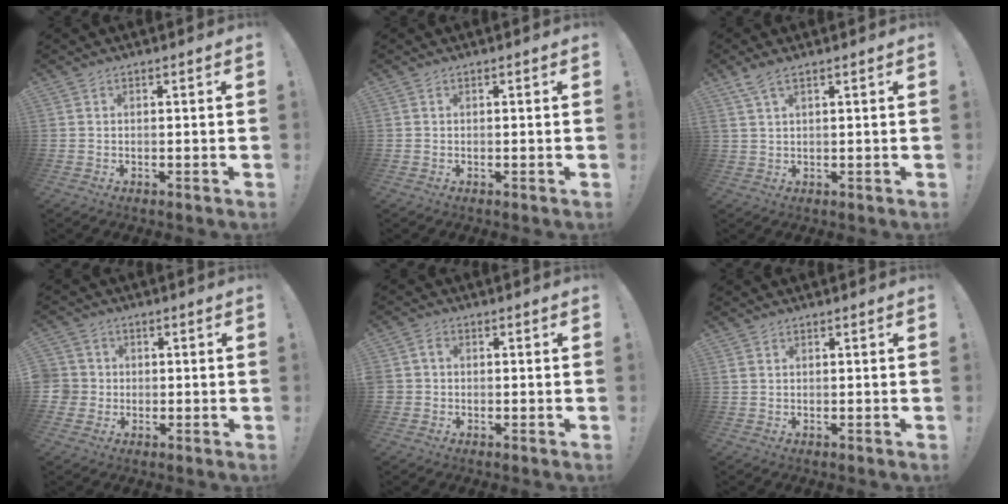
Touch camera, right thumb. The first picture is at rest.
{"total": 0.0}
{"total": 4.0, "force": [2.4, 1.0, 3.1], "torque": [-0.064, -0.004, 0.044]}
{"total": 5.1, "force": [-0.5, 4.9, 1.3], "torque": [-0.044, 0.009, -0.008]}
{"total": 2.6, "force": [-0.8, 2.2, 1.2], "torque": [-0.026, 0.012, -0.012]}
{"total": 0.7, "force": [0.4, 0.4, 0.4], "torque": [-0.008, 0.002, 0.009]}